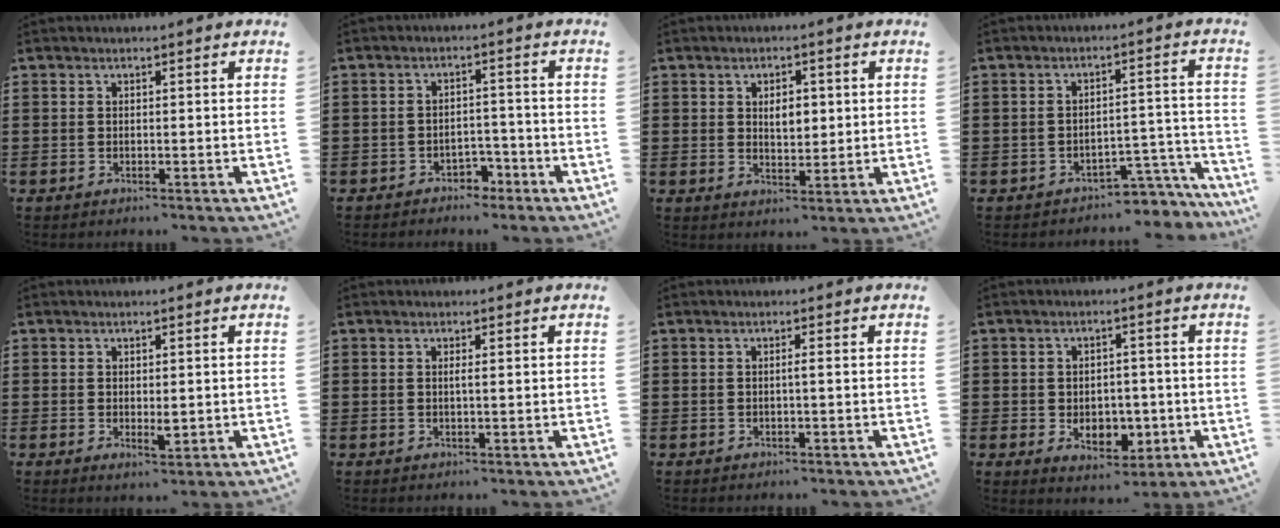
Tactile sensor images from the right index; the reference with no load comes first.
{"total": 2.9, "force": [-2.5, 1.3, 0.8], "torque": [-0.019, 0.005, -0.051]}
{"total": 3.8, "force": [0.8, 2.0, 3.1], "torque": [-0.051, 0.003, 0.008]}
{"total": 4.4, "force": [-3.9, 1.2, 1.5], "torque": [-0.026, 0.008, -0.079]}
{"total": 2.4, "force": [0.0, 1.2, 2.1], "torque": [-0.029, -0.002, -0.001]}
{"total": 0.9, "force": [0.2, 0.1, 0.9], "torque": [-0.017, 0.000, 0.003]}
{"total": 0.8, "force": [-0.1, -0.2, 0.8], "torque": [-0.016, -0.003, -0.003]}
{"total": 4.8, "force": [-1.0, 3.5, 3.1], "torque": [-0.047, 0.004, -0.022]}